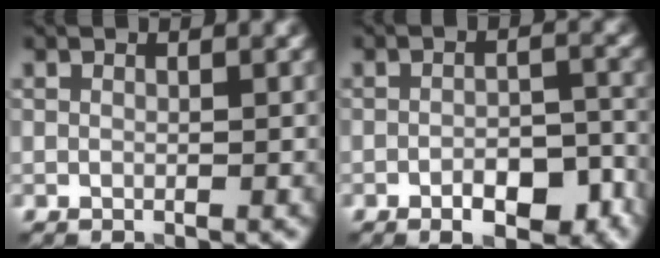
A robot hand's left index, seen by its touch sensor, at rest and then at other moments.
{"total": 5.0, "force": [-2.5, 2.2, 3.8], "torque": [-0.050, 0.003, -0.033]}